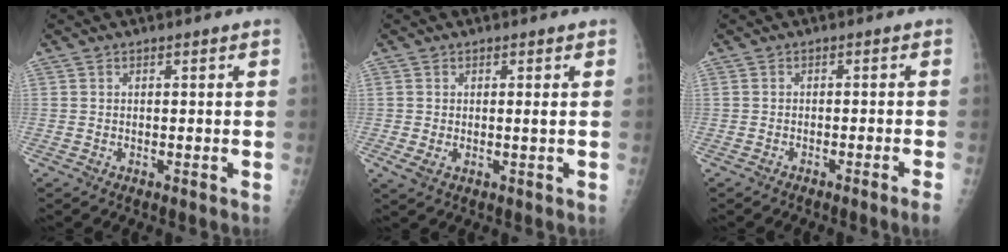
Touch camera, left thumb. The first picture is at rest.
{"total": 2.2, "force": [0.1, 0.5, 2.2], "torque": [-0.047, -0.004, 0.004]}
{"total": 2.5, "force": [-1.6, -0.8, 1.8], "torque": [-0.036, 0.008, -0.025]}